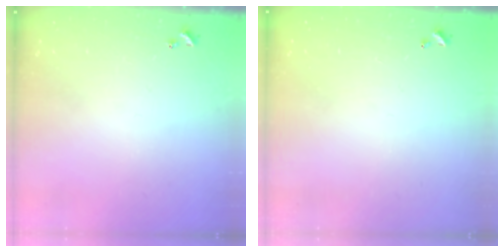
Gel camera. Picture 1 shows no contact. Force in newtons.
{"total": 2.8, "press": 2.8, "slide": 0.1}